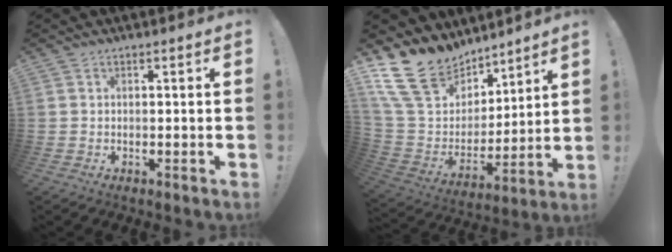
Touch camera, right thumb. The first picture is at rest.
{"total": 18.7, "force": [12.9, 11.6, 6.9], "torque": [-0.126, -0.082, 0.259]}